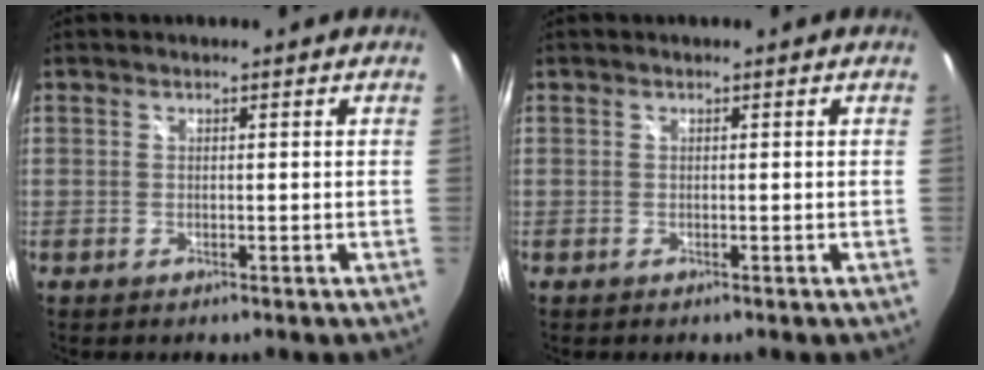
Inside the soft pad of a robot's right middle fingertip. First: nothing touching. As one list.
[{"total": 0.0}]